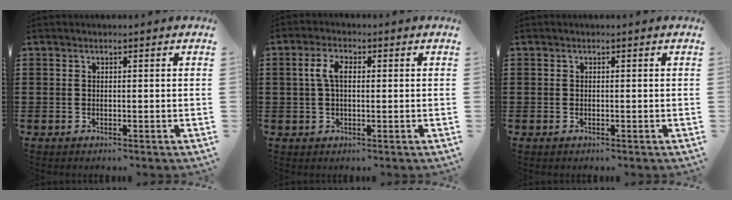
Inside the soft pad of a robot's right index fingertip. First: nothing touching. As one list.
[{"total": 3.8, "force": [0.4, 1.8, 3.4], "torque": [-0.083, 0.003, 0.000]}, {"total": 0.0}]